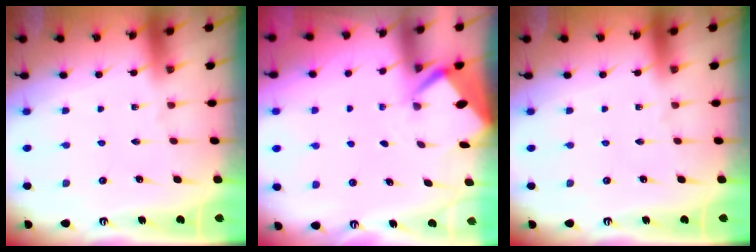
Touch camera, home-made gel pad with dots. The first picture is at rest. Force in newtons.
{"total": 2.7, "press": 2.7, "slide": 0.3}
{"total": 0.0}